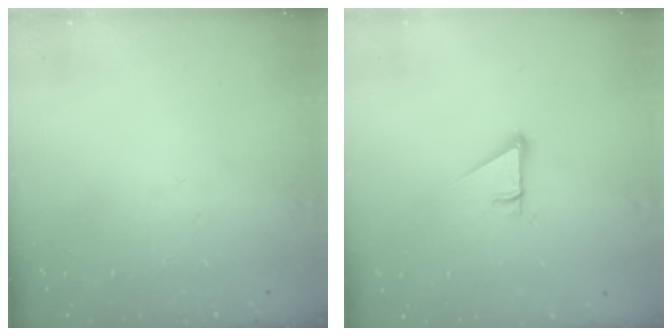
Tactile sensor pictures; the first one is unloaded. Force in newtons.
{"total": 3.7, "press": 3.7, "slide": 0.2}